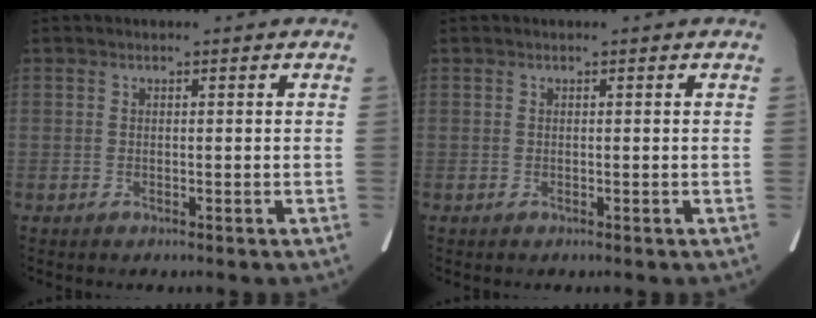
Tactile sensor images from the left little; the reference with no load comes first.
{"total": 0.0}